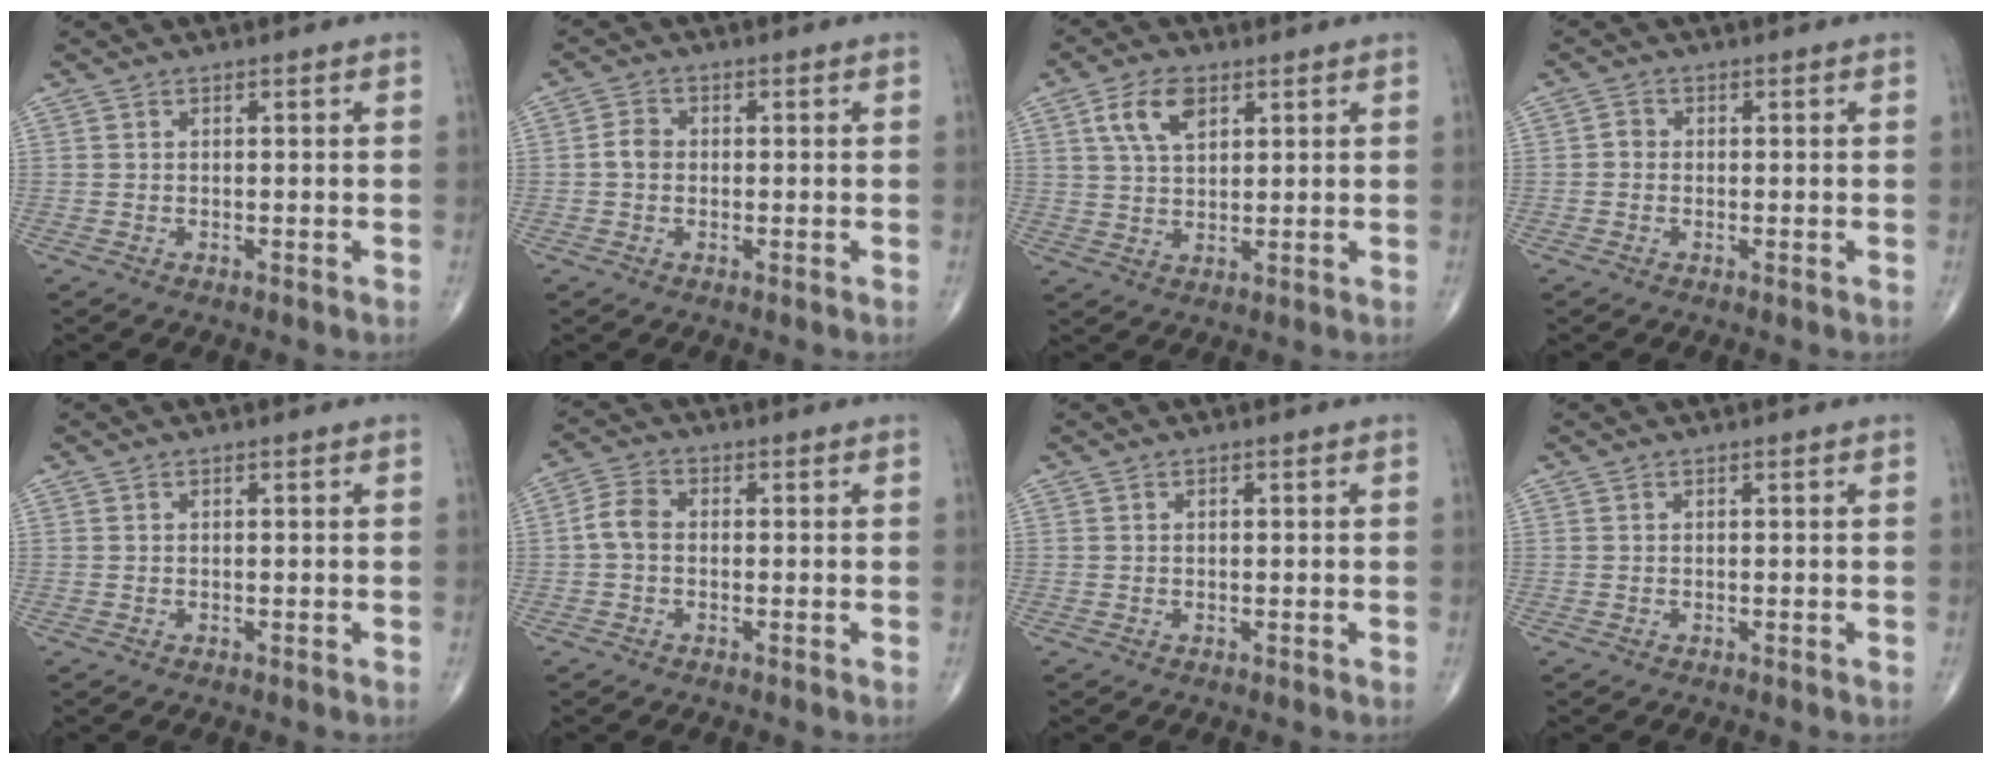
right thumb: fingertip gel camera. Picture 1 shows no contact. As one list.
[{"total": 2.8, "force": [-0.2, 2.3, 1.6], "torque": [-0.024, 0.009, -0.011]}, {"total": 7.3, "force": [3.2, 4.0, 5.2], "torque": [-0.088, -0.008, 0.061]}, {"total": 1.4, "force": [-0.3, 1.2, 0.7], "torque": [-0.003, 0.004, -0.009]}, {"total": 0.0}, {"total": 4.1, "force": [-0.4, 2.9, 2.9], "torque": [-0.056, 0.013, -0.017]}, {"total": 0.7, "force": [0.2, 0.3, 0.6], "torque": [-0.012, 0.001, 0.004]}, {"total": 0.0}]